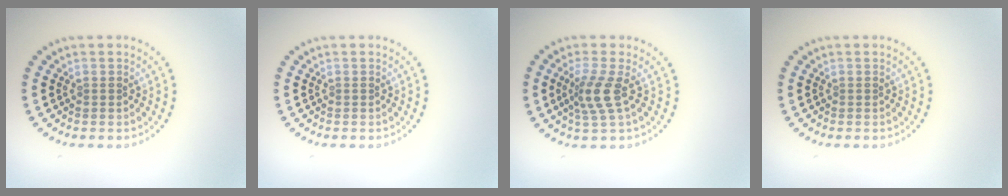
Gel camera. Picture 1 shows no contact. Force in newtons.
{"total": 0.0}
{"total": 2.9, "press": 2.2, "slide": 2.0}
{"total": 0.0}